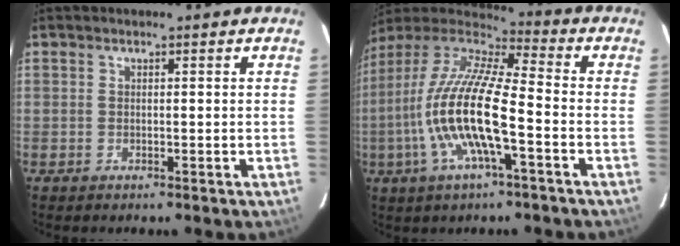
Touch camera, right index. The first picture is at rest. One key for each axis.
{"total": 17.5, "fx": -4.9, "fy": 3.6, "fz": 16.4, "tx": -0.312, "ty": -0.014, "tz": -0.101}